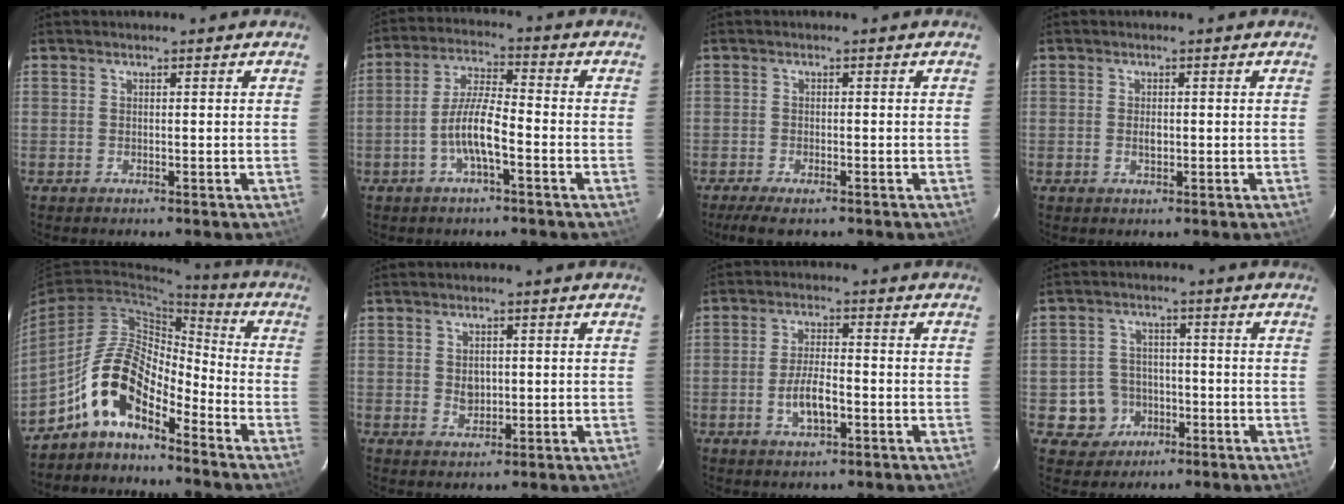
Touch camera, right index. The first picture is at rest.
{"total": 7.7, "force": [-3.1, 1.4, 7.0], "torque": [-0.144, 0.007, -0.057]}
{"total": 4.8, "force": [-3.6, 1.3, 2.9], "torque": [-0.070, -0.016, -0.061]}
{"total": 1.6, "force": [-0.2, 1.0, 1.3], "torque": [-0.023, 0.001, -0.004]}
{"total": 11.0, "force": [-7.2, 4.4, 7.1], "torque": [-0.140, 0.019, -0.142]}
{"total": 3.6, "force": [0.1, 2.7, 2.4], "torque": [-0.039, 0.000, 0.005]}
{"total": 6.1, "force": [-2.1, 2.2, 5.3], "torque": [-0.107, 0.000, -0.036]}
{"total": 6.7, "force": [-2.3, 6.2, 0.9], "torque": [-0.033, 0.023, -0.026]}